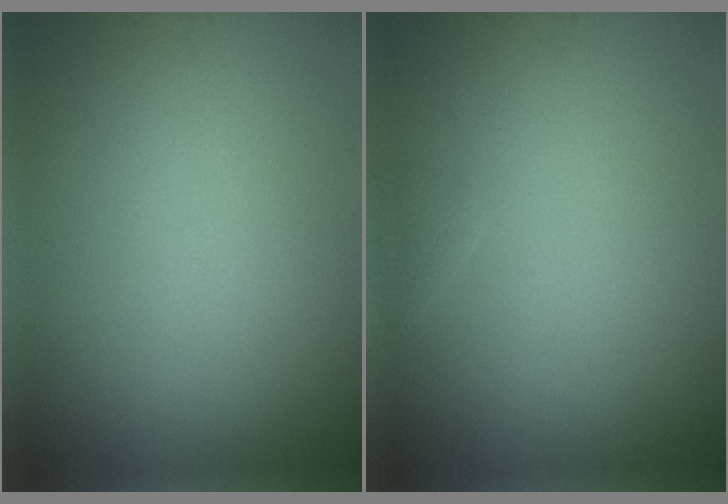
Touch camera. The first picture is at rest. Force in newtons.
{"total": 0.5, "press": 0.5, "slide": 0.0}